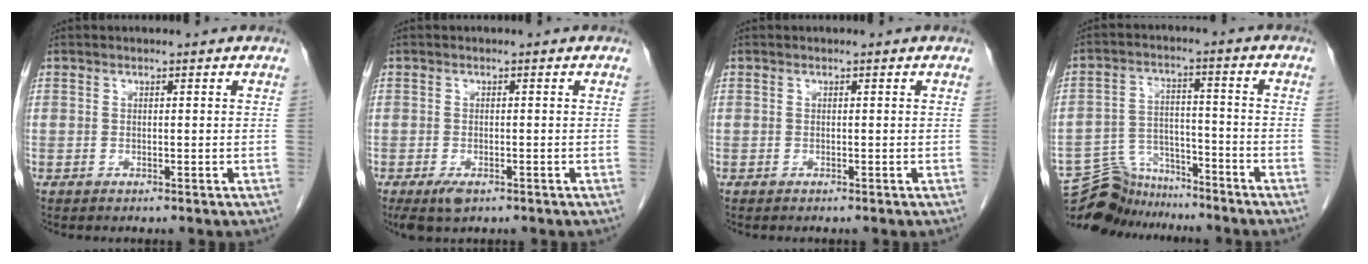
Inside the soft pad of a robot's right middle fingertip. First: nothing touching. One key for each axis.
{"total": 3.1, "fx": -1.8, "fy": 1.3, "fz": 2.2, "tx": -0.045, "ty": -0.006, "tz": -0.025}
{"total": 0.0}
{"total": 9.4, "fx": -9.0, "fy": 3.0, "fz": 0.1, "tx": -0.005, "ty": 0.027, "tz": -0.157}